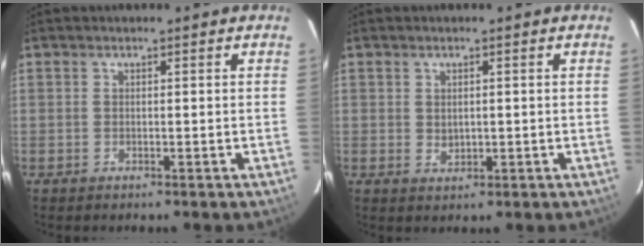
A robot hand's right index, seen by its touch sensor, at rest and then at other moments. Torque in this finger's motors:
{"motor_torque": [0.07, 0.18, 0.01, 0.00]}